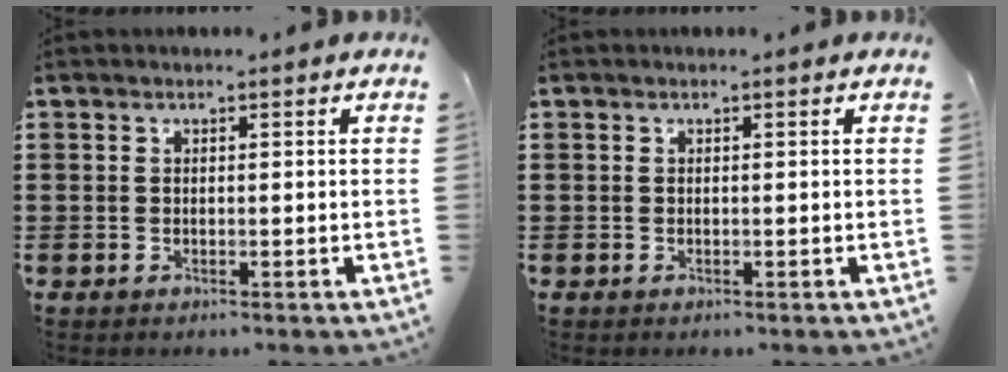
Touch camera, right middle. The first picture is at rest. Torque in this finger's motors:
{"motor_torque": [-0.65, -0.55, -0.01, 0.00]}